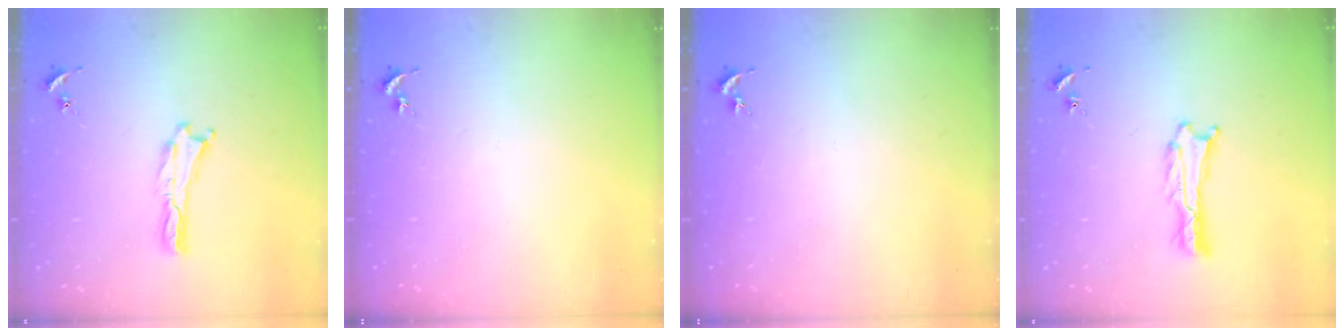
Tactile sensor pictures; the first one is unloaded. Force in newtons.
{"total": 0.0}
{"total": 0.0}
{"total": 0.9, "press": 0.8, "slide": 0.1}